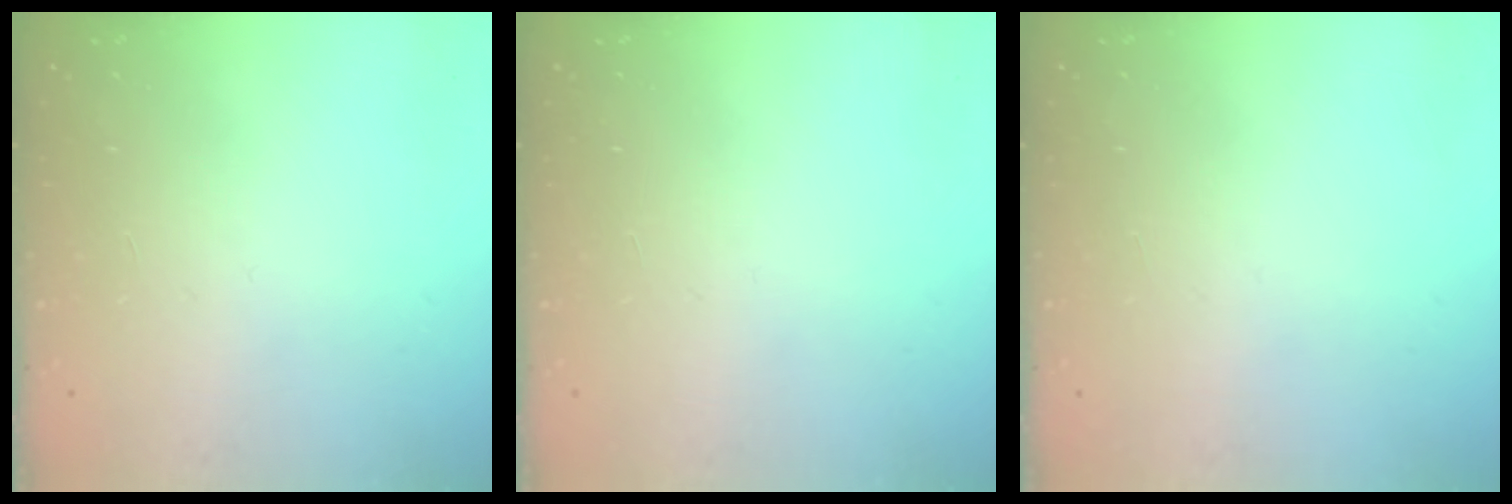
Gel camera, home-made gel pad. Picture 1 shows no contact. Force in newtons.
{"total": 0.0}
{"total": 0.0}